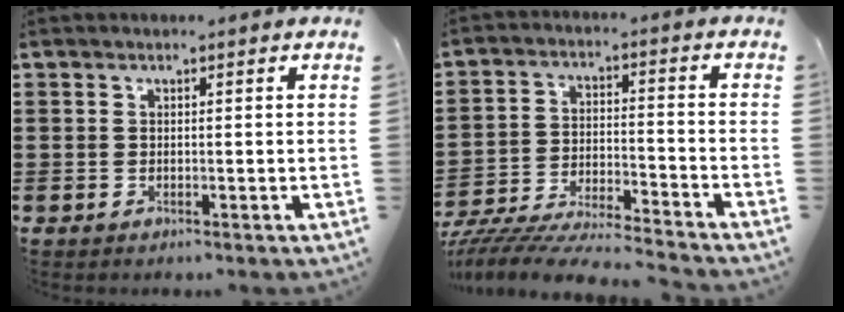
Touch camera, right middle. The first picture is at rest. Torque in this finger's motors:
{"motor_torque": [1.37, -0.77, 0.61, 0.13]}